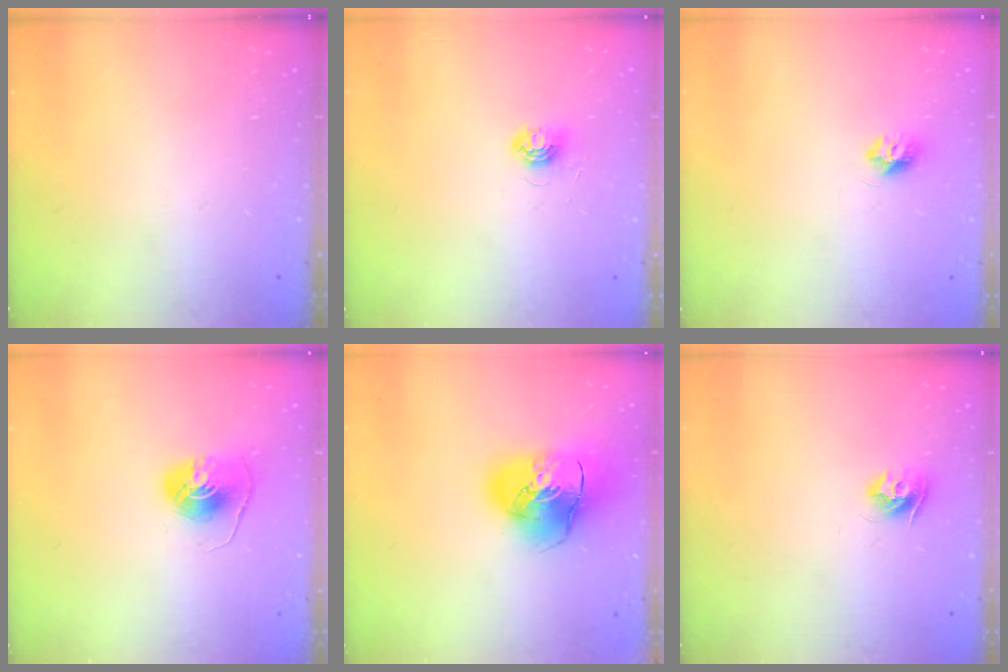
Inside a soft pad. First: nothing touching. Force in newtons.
{"total": 5.4, "press": 5.4, "slide": 0.3}
{"total": 6.8, "press": 6.8, "slide": 0.5}
{"total": 7.8, "press": 7.8, "slide": 0.3}
{"total": 15.3, "press": 15.2, "slide": 2.2}
{"total": 8.1, "press": 8.1, "slide": 0.1}